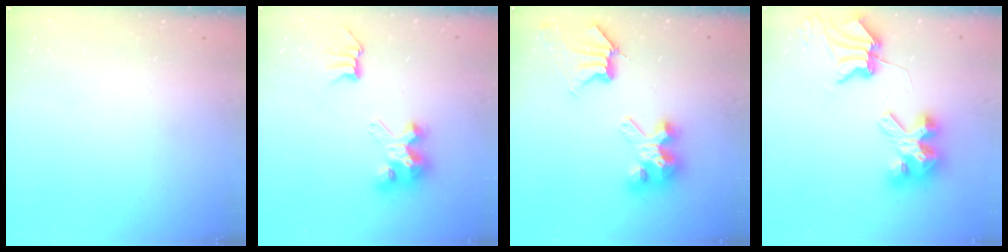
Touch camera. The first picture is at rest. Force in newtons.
{"total": 7.3, "press": 7.3, "slide": 0.2}
{"total": 10.3, "press": 10.2, "slide": 1.1}
{"total": 8.5, "press": 8.5, "slide": 0.9}